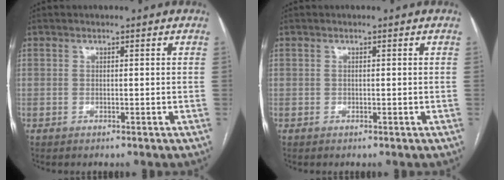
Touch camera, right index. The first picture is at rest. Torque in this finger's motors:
{"motor_torque": [-0.06, -0.04, 0.05, 0.01]}